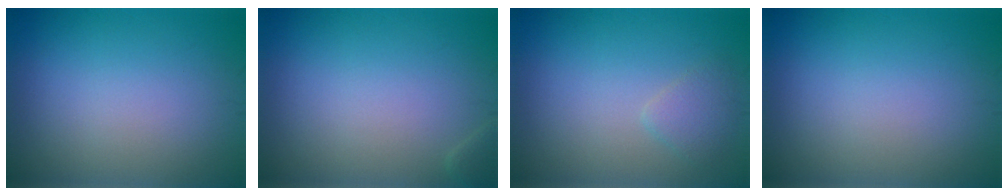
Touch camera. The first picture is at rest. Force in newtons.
{"total": 0.7, "press": 0.7, "slide": 0.1}
{"total": 1.5, "press": 1.5, "slide": 0.1}
{"total": 0.0}